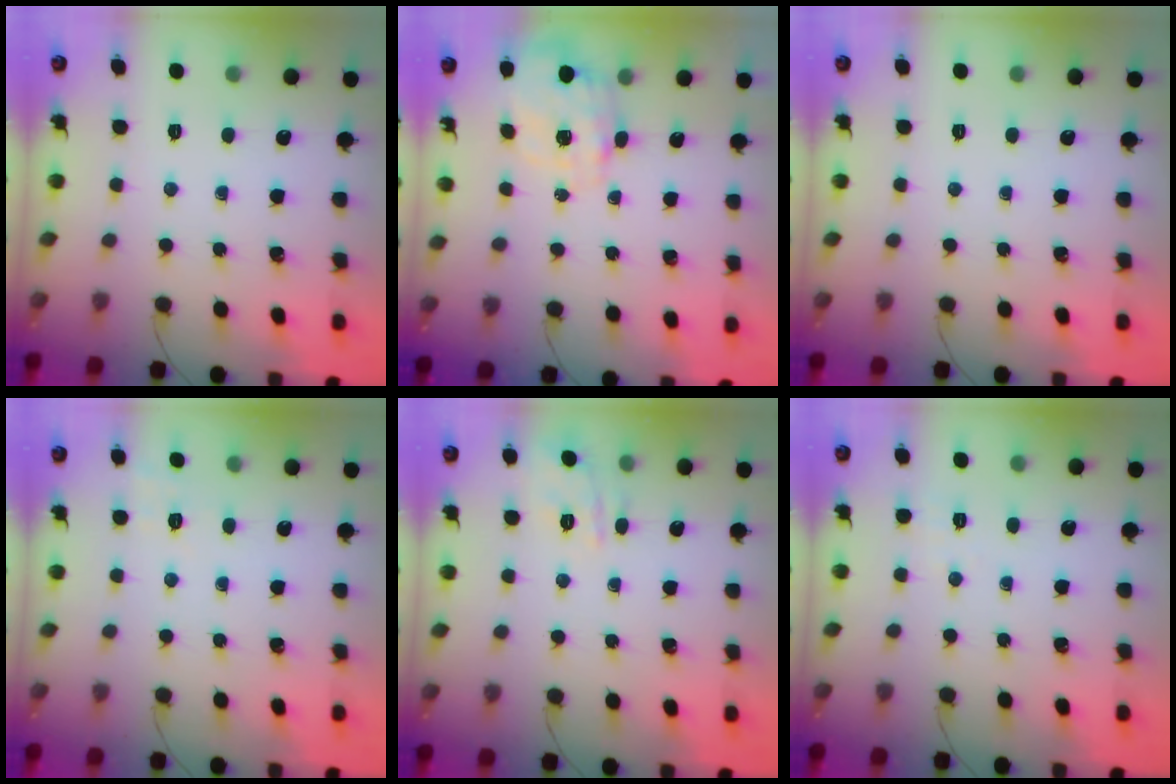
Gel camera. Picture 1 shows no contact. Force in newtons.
{"total": 2.5, "press": 2.3, "slide": 1.0}
{"total": 0.0}
{"total": 2.3, "press": 1.5, "slide": 1.8}
{"total": 2.9, "press": 2.7, "slide": 1.2}
{"total": 1.4, "press": 0.5, "slide": 1.3}